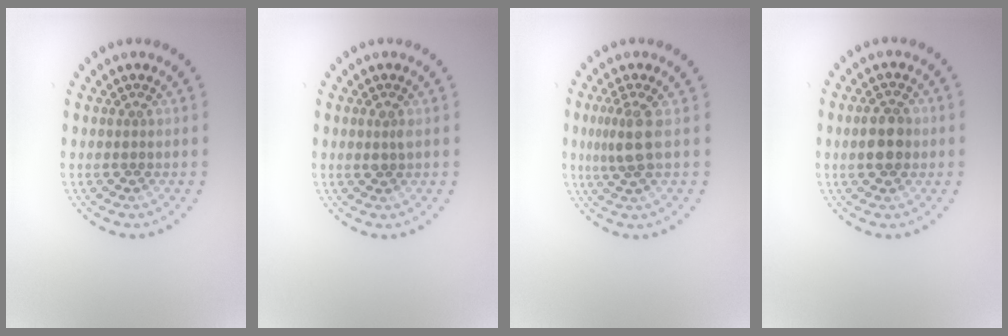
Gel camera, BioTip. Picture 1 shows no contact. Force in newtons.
{"total": 0.6, "press": 0.6, "slide": 0.2}
{"total": 2.7, "press": 2.2, "slide": 1.6}
{"total": 3.3, "press": 3.3, "slide": 0.1}